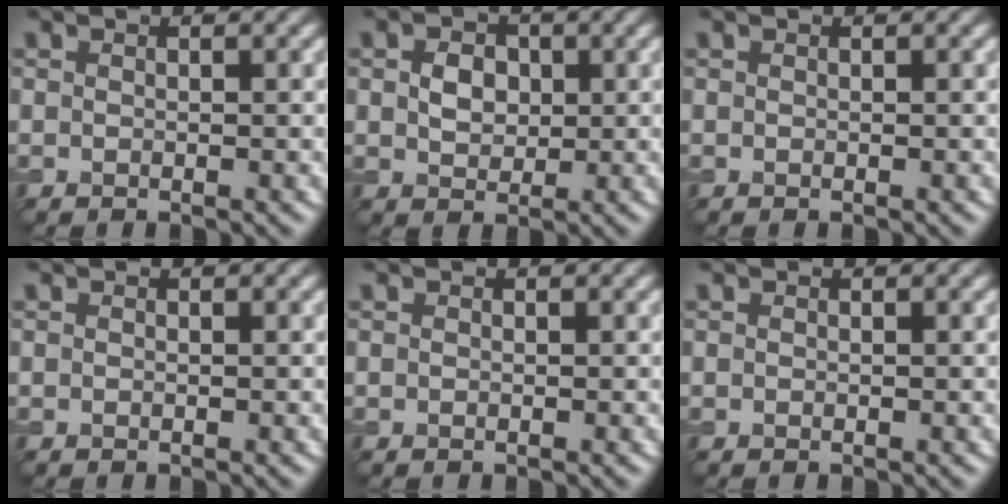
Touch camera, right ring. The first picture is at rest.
{"total": 2.5, "force": [0.4, 2.0, 1.5], "torque": [-0.032, 0.000, 0.007]}
{"total": 0.0}
{"total": 0.0}
{"total": 0.0}
{"total": 0.0}